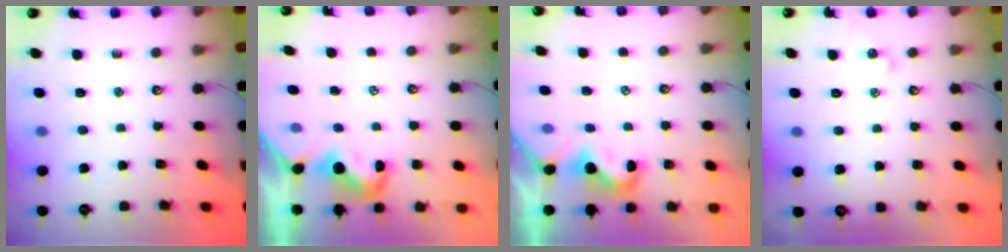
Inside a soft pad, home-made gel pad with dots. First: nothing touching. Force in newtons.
{"total": 1.9, "press": 1.8, "slide": 0.6}
{"total": 0.0}
{"total": 1.8, "press": 1.7, "slide": 0.6}